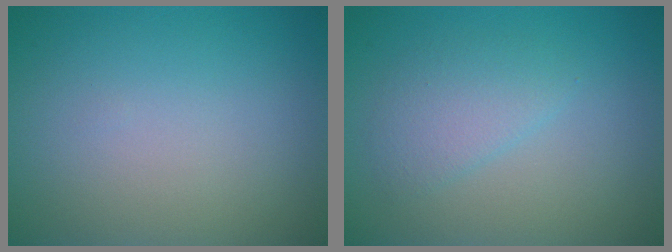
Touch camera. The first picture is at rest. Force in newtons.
{"total": 2.3, "press": 2.3, "slide": 0.1}